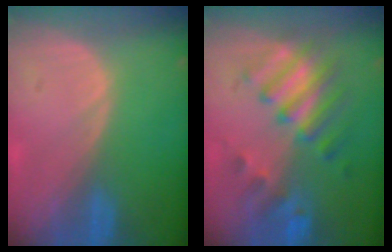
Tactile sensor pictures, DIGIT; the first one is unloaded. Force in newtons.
{"total": 7.8, "press": 7.6, "slide": 1.8}